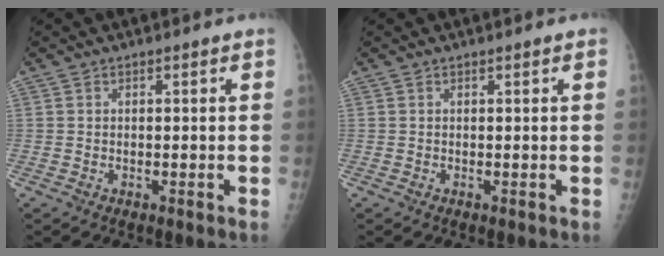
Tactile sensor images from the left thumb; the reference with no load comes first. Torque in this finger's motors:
{"motor_torque": [-0.49, -0.30, -0.45, -0.09, 0.01]}